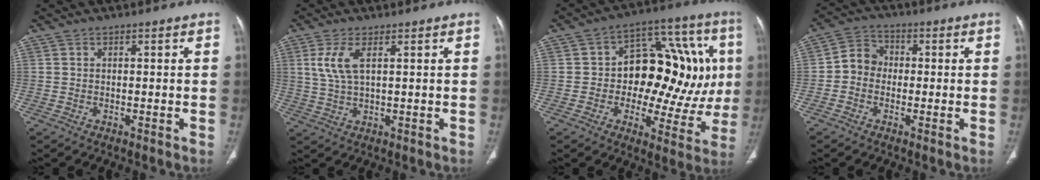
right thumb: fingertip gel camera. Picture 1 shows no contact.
{"total": 5.8, "force": [2.0, 2.0, 5.1], "torque": [-0.127, -0.005, 0.050]}
{"total": 22.4, "force": [1.8, 13.0, 18.1], "torque": [-0.186, 0.027, 0.030]}
{"total": 5.6, "force": [-0.8, 5.0, 2.5], "torque": [-0.024, 0.020, -0.028]}